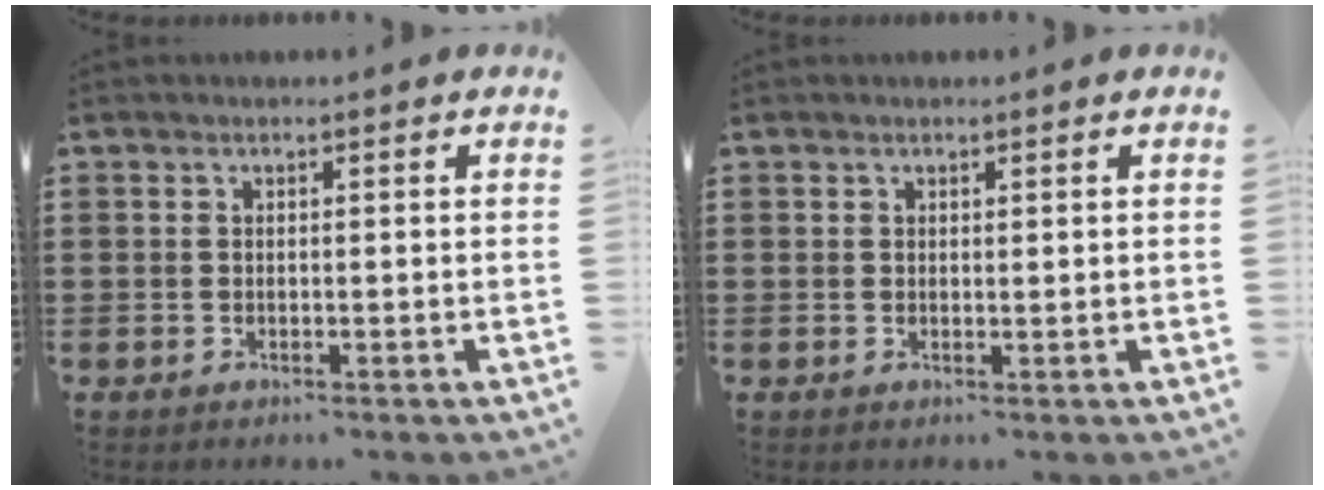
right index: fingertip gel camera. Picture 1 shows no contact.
{"total": 0.5, "force": [0.5, 0.2, 0.1], "torque": [-0.003, -0.001, 0.010]}